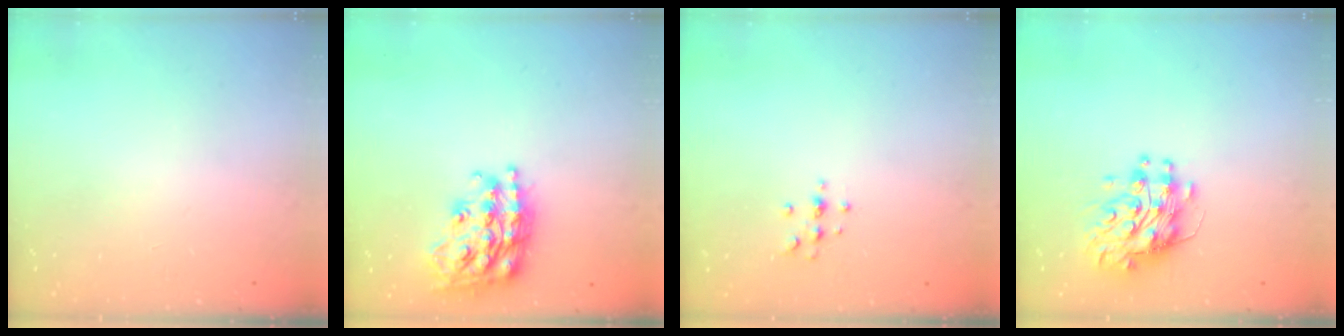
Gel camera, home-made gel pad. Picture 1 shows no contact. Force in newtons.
{"total": 22.0, "press": 21.9, "slide": 1.4}
{"total": 3.7, "press": 3.7, "slide": 0.5}
{"total": 9.9, "press": 9.9, "slide": 0.9}